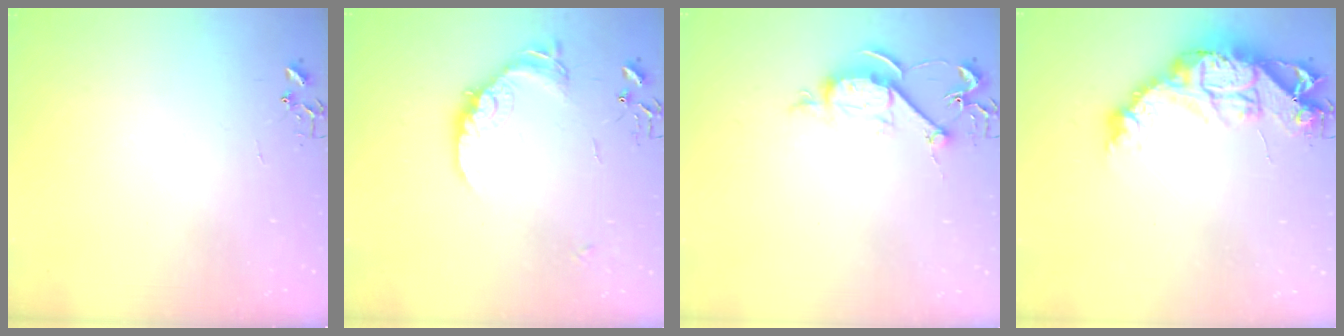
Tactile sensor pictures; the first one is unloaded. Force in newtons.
{"total": 15.0, "press": 15.0, "slide": 0.8}
{"total": 8.5, "press": 8.5, "slide": 0.8}
{"total": 15.7, "press": 15.6, "slide": 1.6}